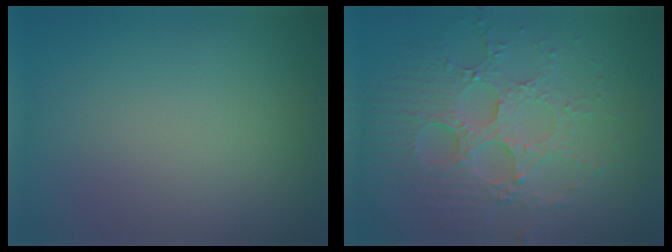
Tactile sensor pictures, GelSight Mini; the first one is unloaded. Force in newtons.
{"total": 5.5, "press": 4.8, "slide": 2.7}